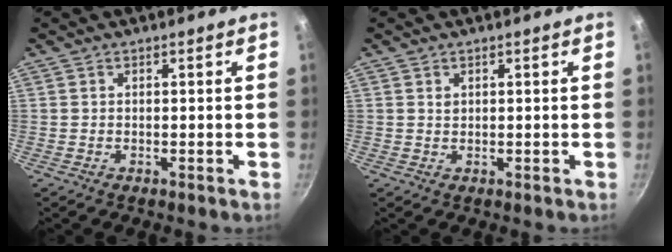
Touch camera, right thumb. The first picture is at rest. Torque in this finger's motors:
{"motor_torque": [0.29, 0.05, 0.24, 0.01, 0.05]}